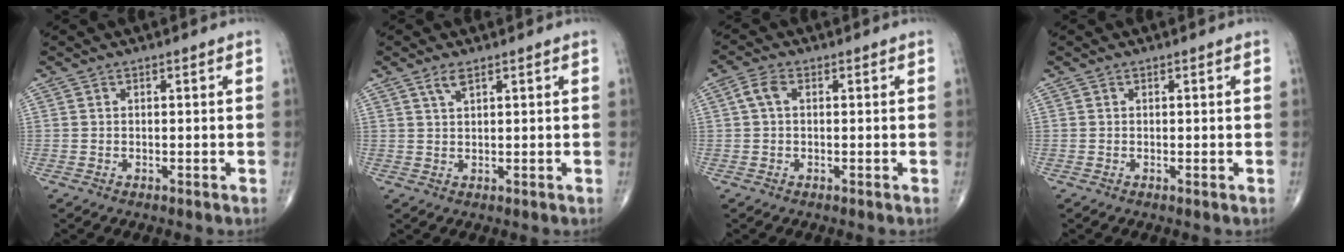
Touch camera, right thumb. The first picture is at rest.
{"total": 2.2, "force": [1.4, 0.6, 1.5], "torque": [-0.035, 0.001, 0.031]}
{"total": 3.0, "force": [0.5, 1.7, 2.4], "torque": [-0.051, 0.011, 0.007]}
{"total": 0.0}